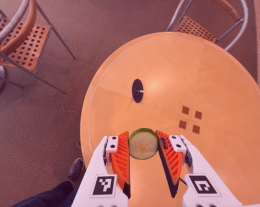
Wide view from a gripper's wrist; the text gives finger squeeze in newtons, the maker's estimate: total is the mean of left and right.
{"total": 9.8, "left": 10.4, "right": 9.1}